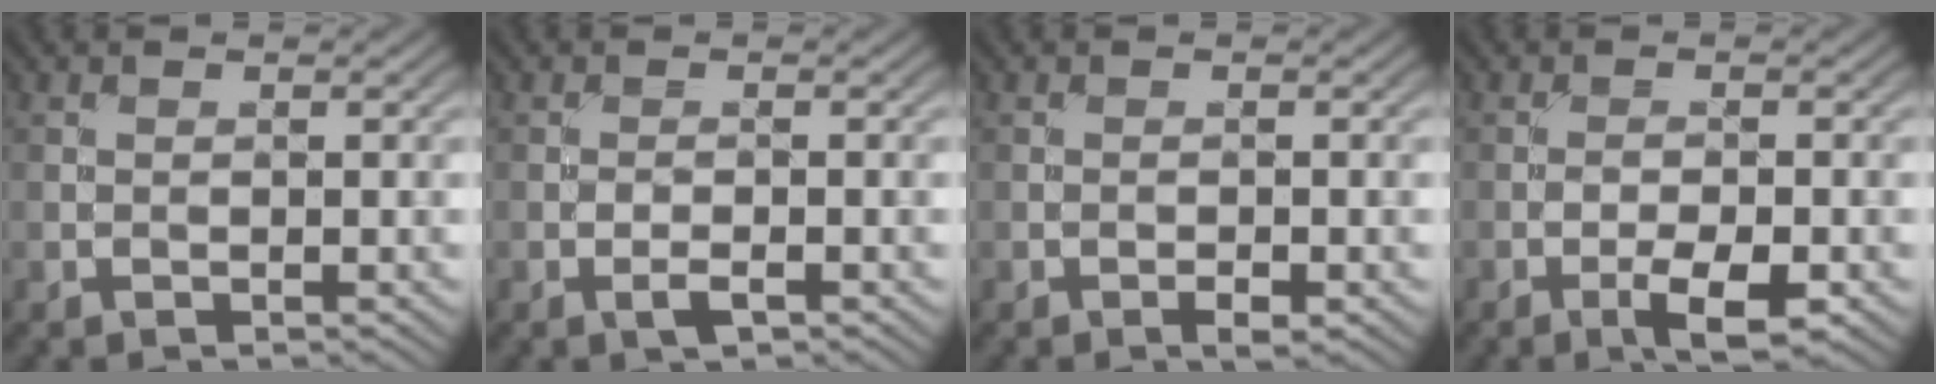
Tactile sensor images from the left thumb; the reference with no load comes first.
{"total": 1.5, "force": [-0.7, 0.4, 1.2], "torque": [-0.025, 0.001, -0.017]}
{"total": 1.3, "force": [-0.7, 0.4, 1.0], "torque": [-0.015, 0.001, -0.013]}
{"total": 4.2, "force": [-2.2, 1.1, 3.4], "torque": [-0.060, 0.002, -0.036]}